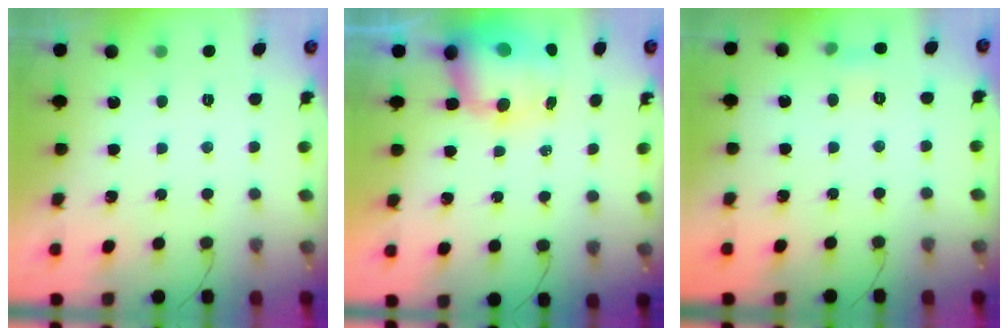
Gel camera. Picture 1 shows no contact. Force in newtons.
{"total": 10.9, "press": 10.5, "slide": 2.9}
{"total": 4.5, "press": 4.2, "slide": 1.4}